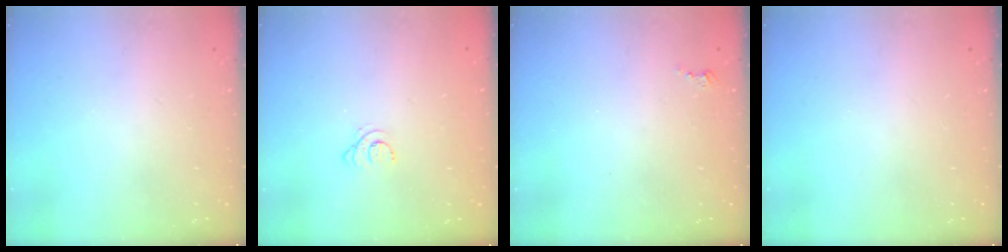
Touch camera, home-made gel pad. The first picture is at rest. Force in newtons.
{"total": 3.9, "press": 3.9, "slide": 0.3}
{"total": 2.4, "press": 2.4, "slide": 0.4}
{"total": 0.0}